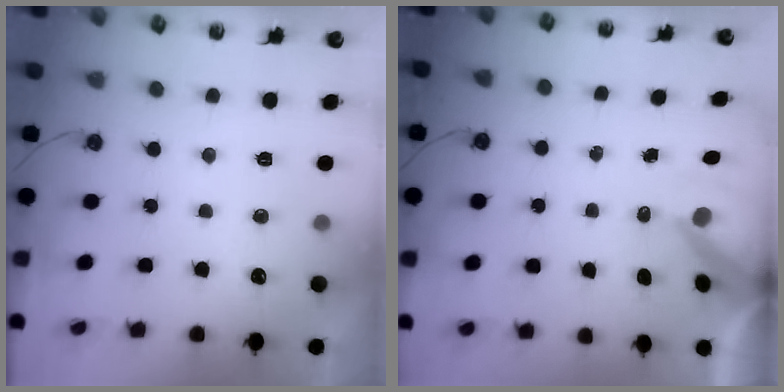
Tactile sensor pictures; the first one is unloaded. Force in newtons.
{"total": 7.1, "press": 7.1, "slide": 1.0}